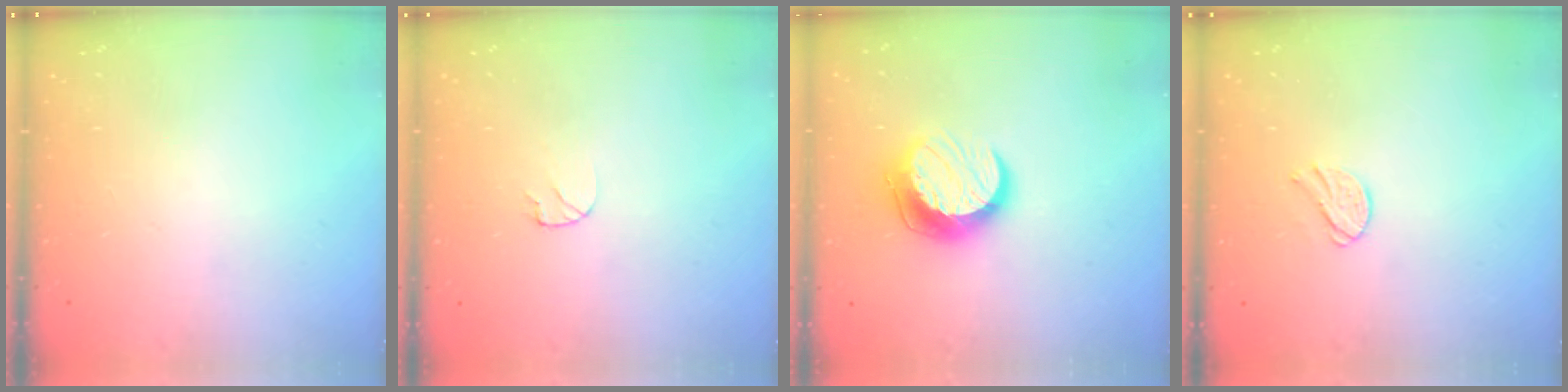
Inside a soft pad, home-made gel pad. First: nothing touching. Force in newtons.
{"total": 4.8, "press": 4.8, "slide": 0.3}
{"total": 12.0, "press": 11.9, "slide": 0.8}
{"total": 7.0, "press": 7.0, "slide": 0.7}